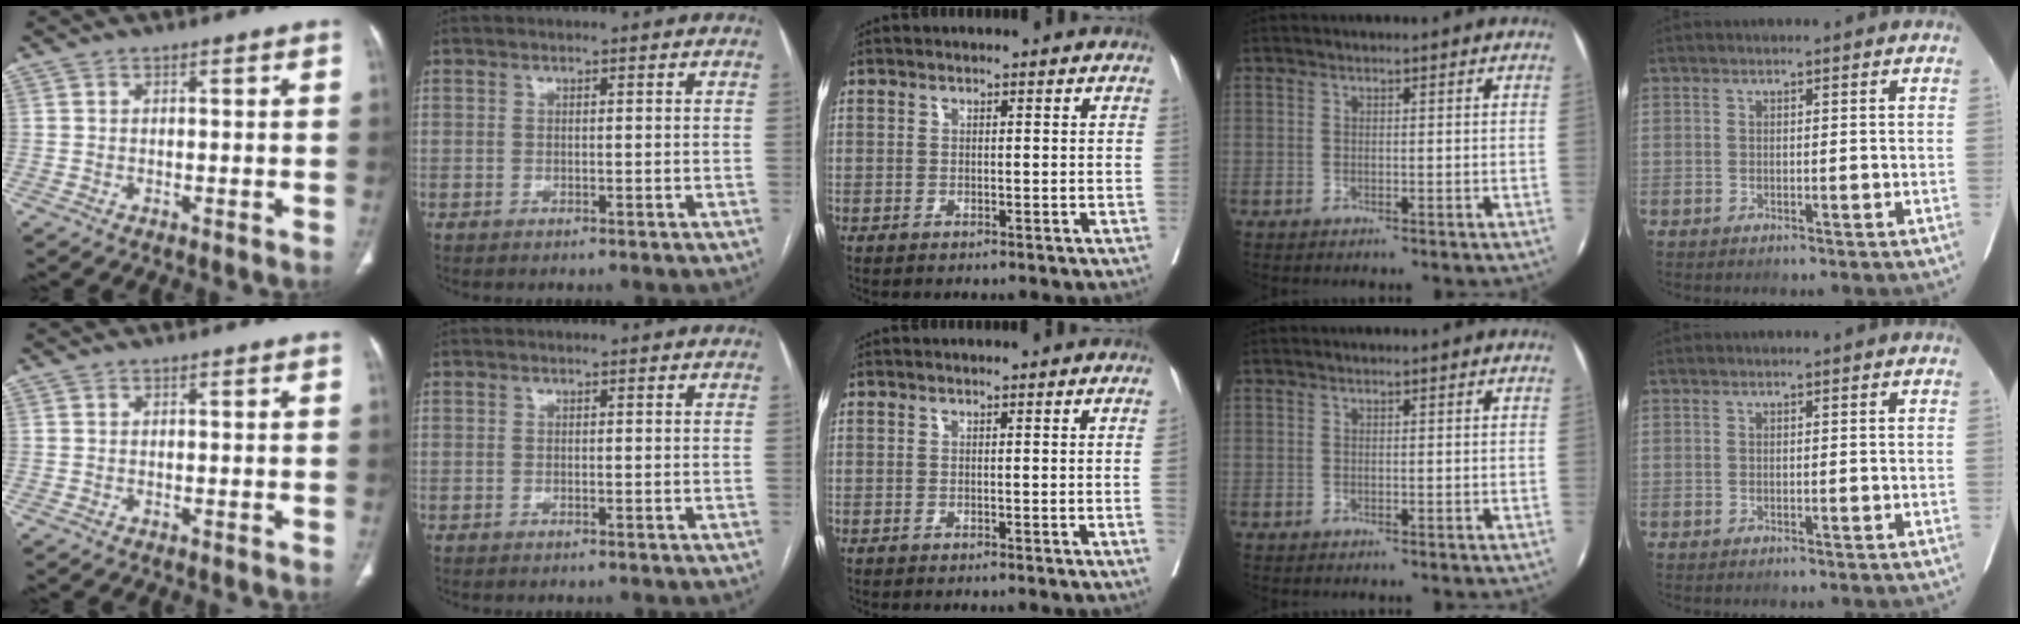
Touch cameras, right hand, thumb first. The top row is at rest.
{"middle": {"total": 1.0, "force": [-0.1, -0.4, 0.9], "torque": [-0.009, 0.000, 0.000]}}